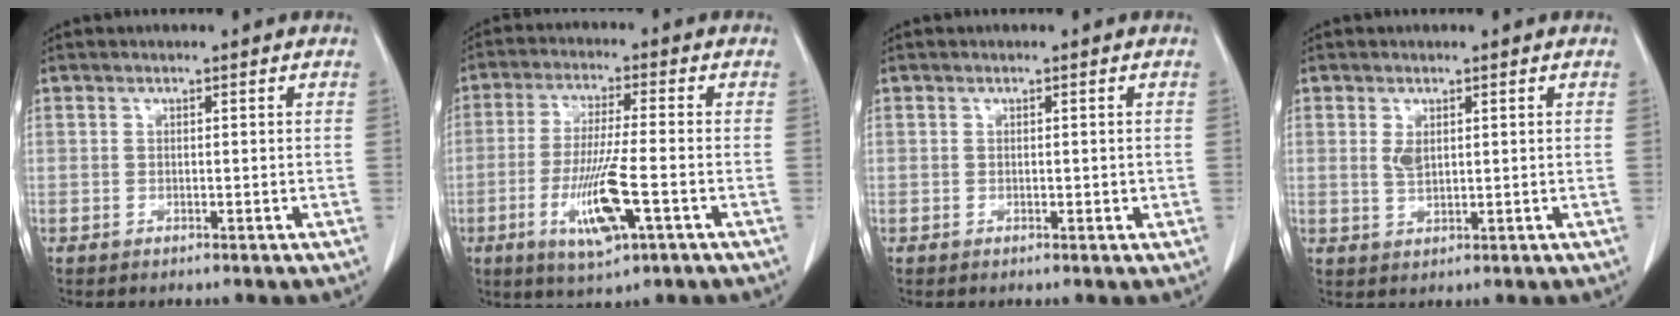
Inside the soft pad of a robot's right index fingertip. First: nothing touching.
{"total": 10.3, "force": [-3.5, 1.0, 9.7], "torque": [-0.190, -0.016, -0.061]}
{"total": 1.0, "force": [0.1, 0.5, 0.8], "torque": [-0.015, -0.004, 0.003]}
{"total": 2.6, "force": [0.9, 1.3, 2.1], "torque": [-0.043, -0.002, 0.022]}